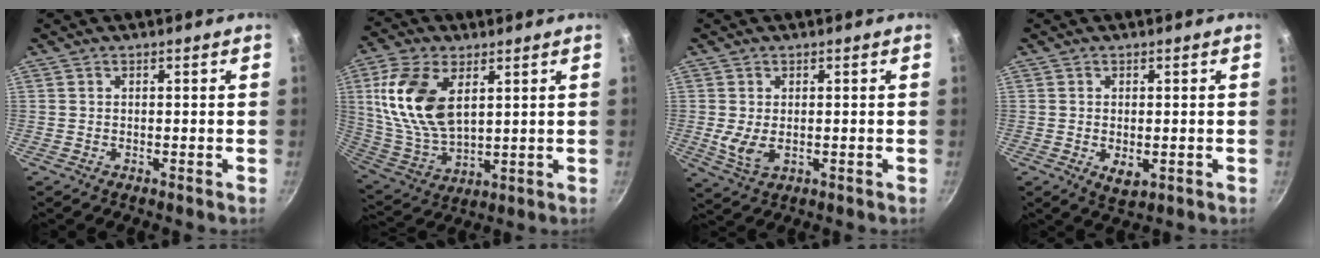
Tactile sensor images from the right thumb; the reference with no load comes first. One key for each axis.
{"total": 16.6, "fx": 4.9, "fy": 9.4, "fz": 12.8, "tx": -0.241, "ty": -0.014, "tz": 0.108}
{"total": 4.8, "fx": -0.2, "fy": 2.8, "fz": 3.8, "tx": -0.070, "ty": -0.011, "tz": 0.004}
{"total": 3.7, "fx": -0.6, "fy": 2.2, "fz": 3.0, "tx": -0.047, "ty": -0.013, "tz": -0.004}